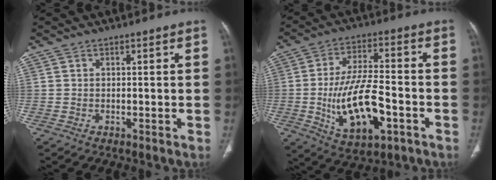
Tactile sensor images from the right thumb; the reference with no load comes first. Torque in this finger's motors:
{"motor_torque": [-0.36, 0.71, 1.65, -0.62, 0.15]}